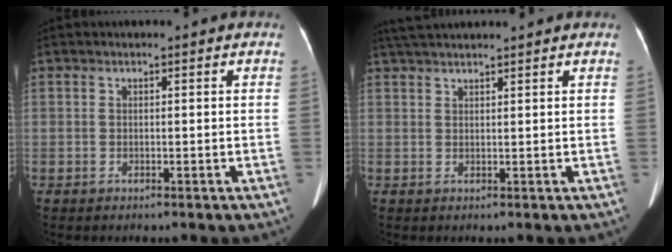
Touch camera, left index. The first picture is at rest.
{"total": 8.0, "force": [7.2, 0.3, 3.5], "torque": [-0.057, 0.031, 0.108]}